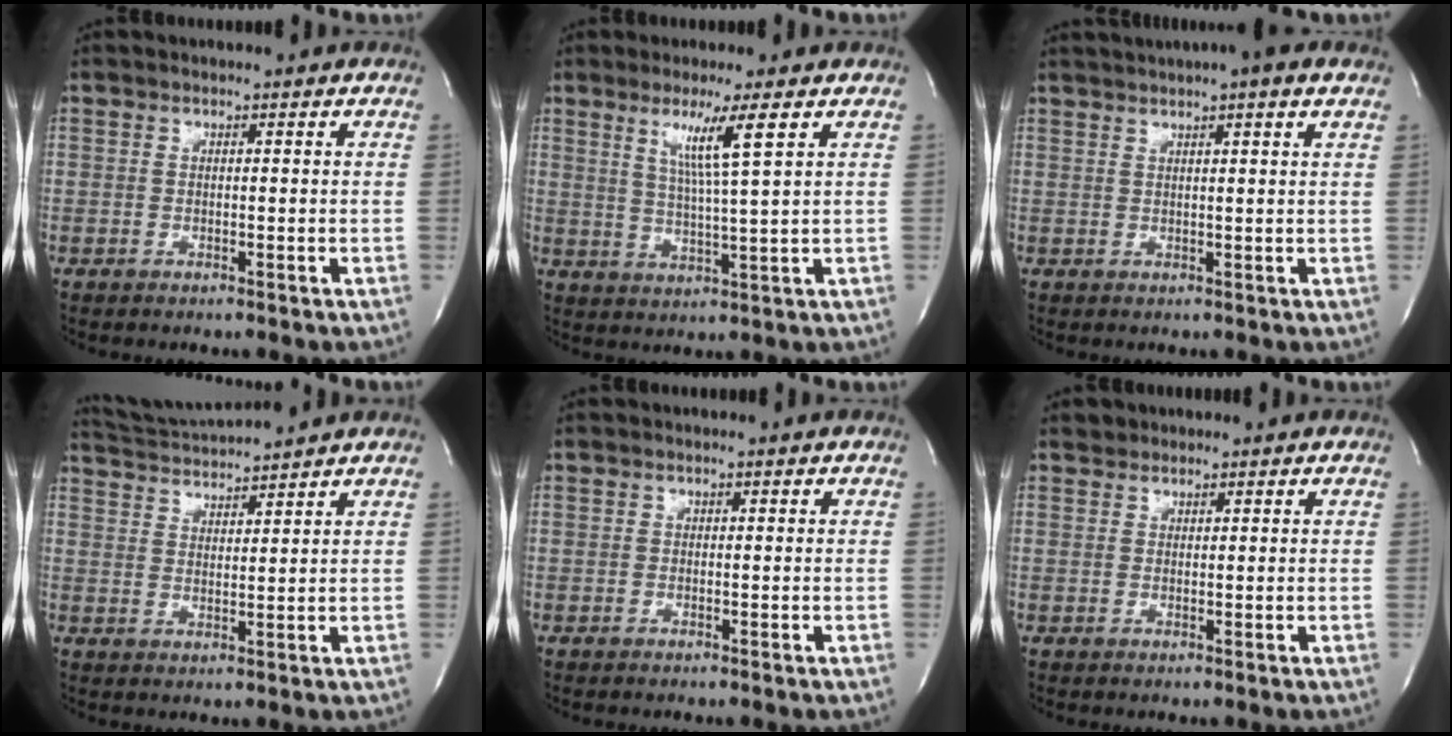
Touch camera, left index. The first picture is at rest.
{"total": 6.1, "force": [2.6, -1.2, 5.4], "torque": [-0.106, -0.017, 0.050]}
{"total": 7.8, "force": [5.6, 0.3, 5.4], "torque": [-0.090, 0.025, 0.070]}
{"total": 7.6, "force": [7.4, -1.1, 1.5], "torque": [-0.040, 0.015, 0.131]}
{"total": 0.0}
{"total": 0.9, "force": [0.5, 0.7, -0.4], "torque": [0.007, -0.001, 0.004]}